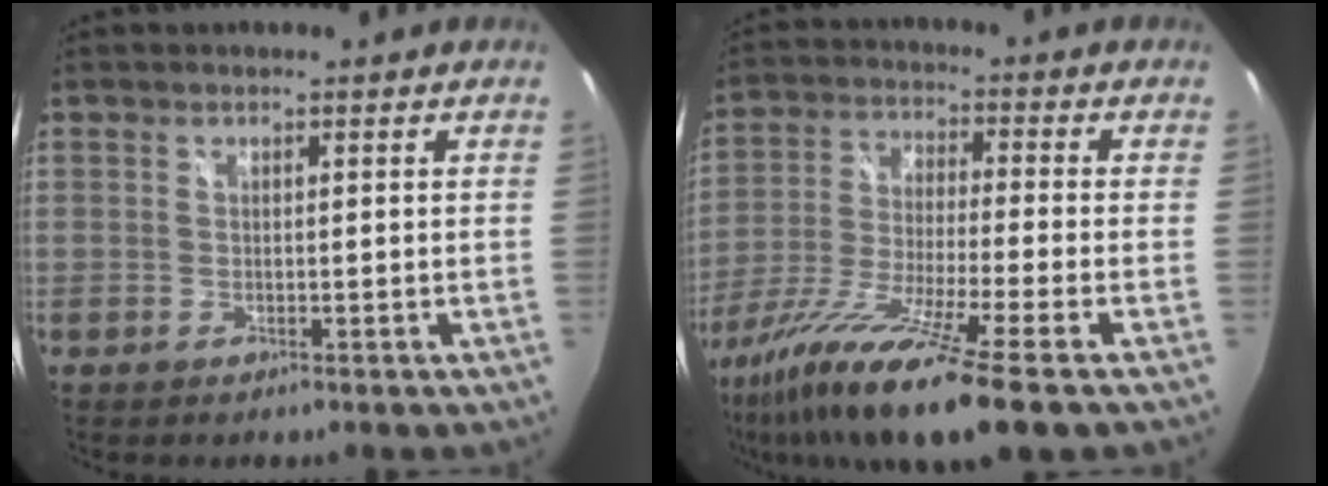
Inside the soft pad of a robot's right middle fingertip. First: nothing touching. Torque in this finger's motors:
{"motor_torque": [1.15, -0.99, 0.69, 0.21]}